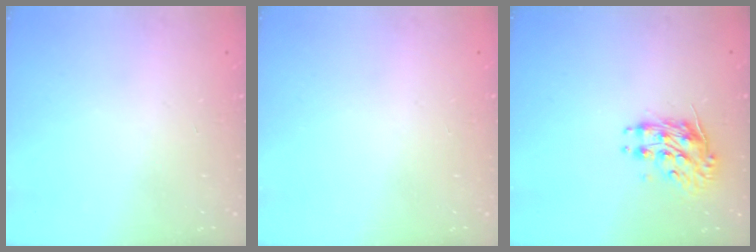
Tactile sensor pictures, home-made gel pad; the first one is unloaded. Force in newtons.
{"total": 0.0}
{"total": 8.9, "press": 8.9, "slide": 0.3}